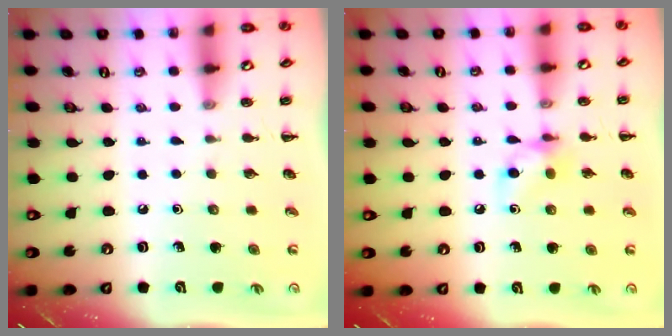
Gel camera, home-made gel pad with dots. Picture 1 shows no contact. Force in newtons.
{"total": 7.5, "press": 7.4, "slide": 0.5}